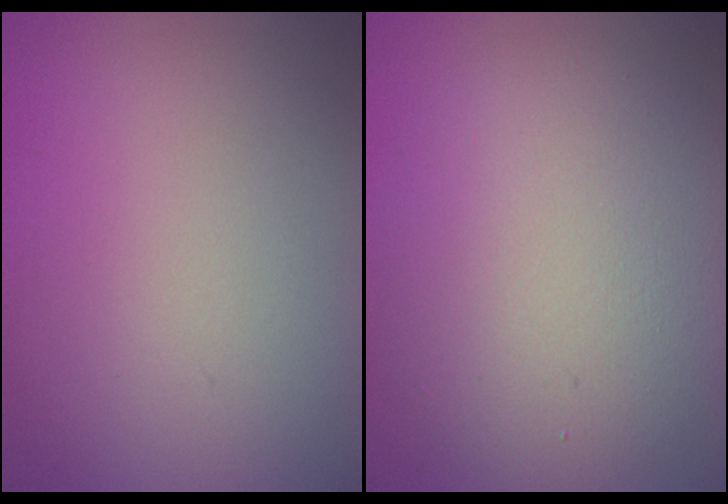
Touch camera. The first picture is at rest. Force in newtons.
{"total": 7.5, "press": 7.4, "slide": 0.5}